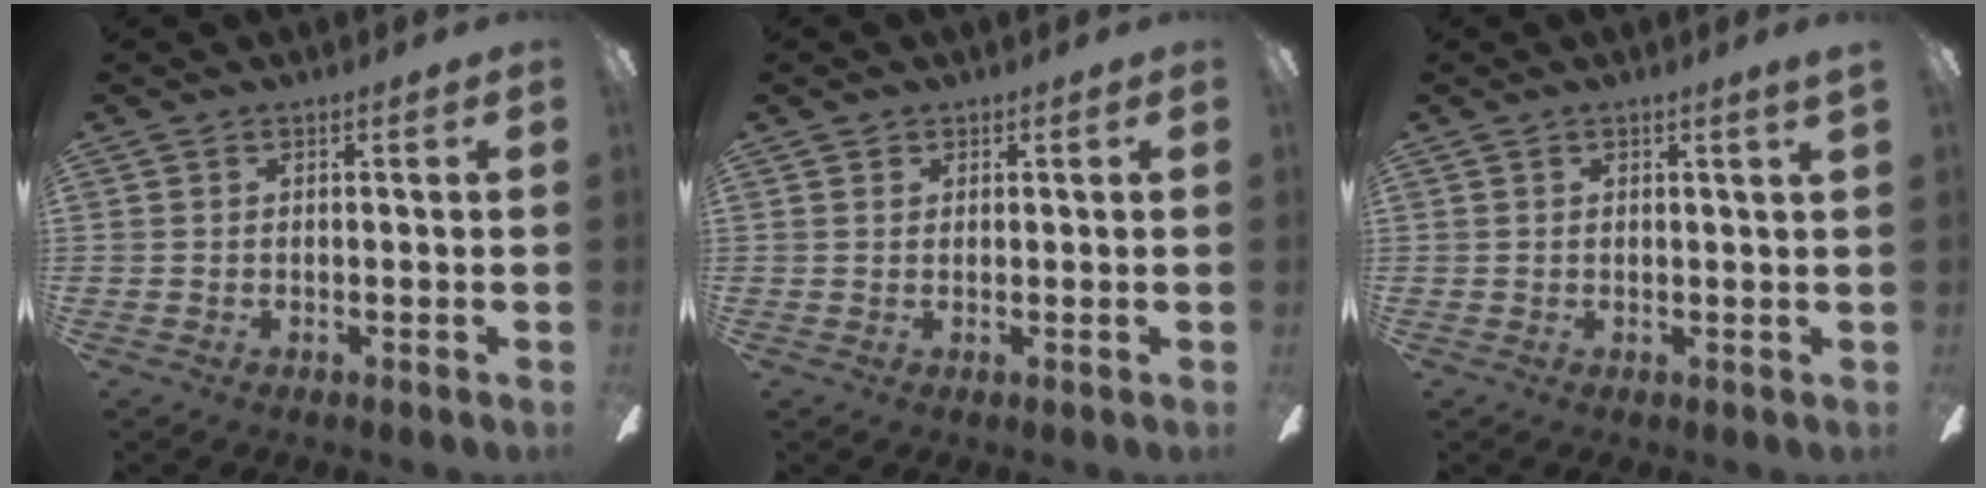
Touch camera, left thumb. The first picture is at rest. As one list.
[{"total": 1.0, "force": [0.7, 0.7, 0.2], "torque": [-0.004, 0.002, 0.014]}, {"total": 1.6, "force": [0.9, -0.2, 1.2], "torque": [-0.016, -0.006, 0.014]}]